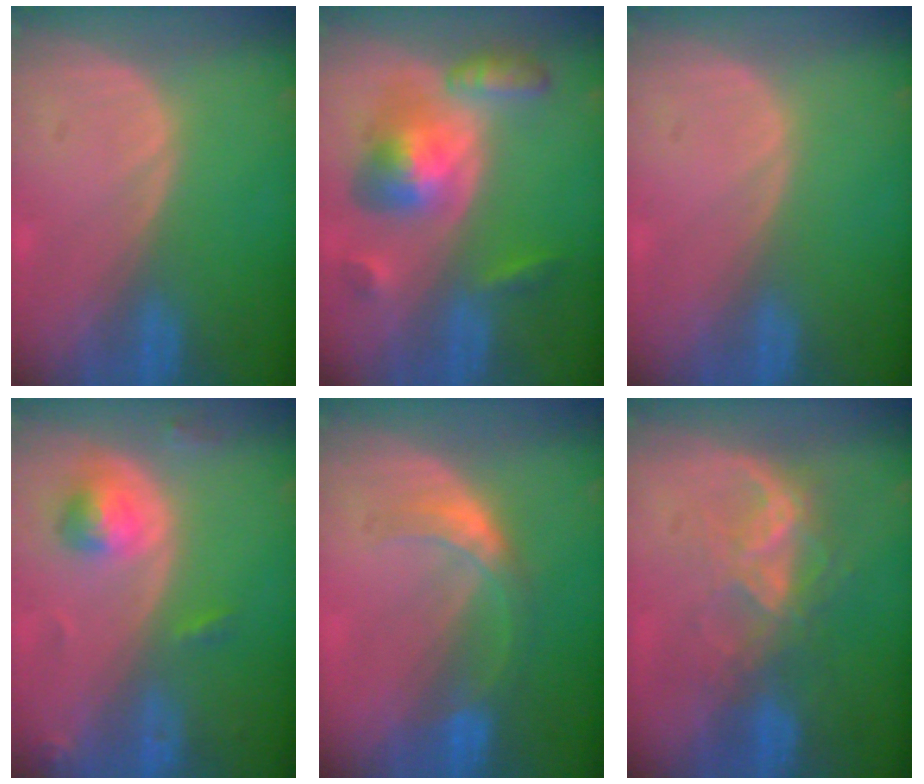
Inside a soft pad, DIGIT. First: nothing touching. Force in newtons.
{"total": 8.3, "press": 8.2, "slide": 0.6}
{"total": 0.0}
{"total": 4.5, "press": 4.5, "slide": 0.6}
{"total": 5.5, "press": 4.8, "slide": 2.8}
{"total": 6.7, "press": 6.0, "slide": 3.0}